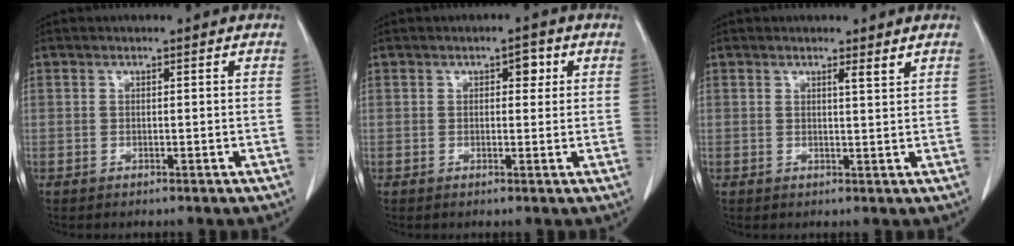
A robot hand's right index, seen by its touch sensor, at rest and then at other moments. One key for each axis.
{"total": 2.2, "fx": 0.8, "fy": 1.2, "fz": 1.6, "tx": -0.017, "ty": 0.007, "tz": 0.009}
{"total": 1.3, "fx": 1.0, "fy": -0.2, "fz": 0.8, "tx": -0.016, "ty": -0.008, "tz": 0.016}